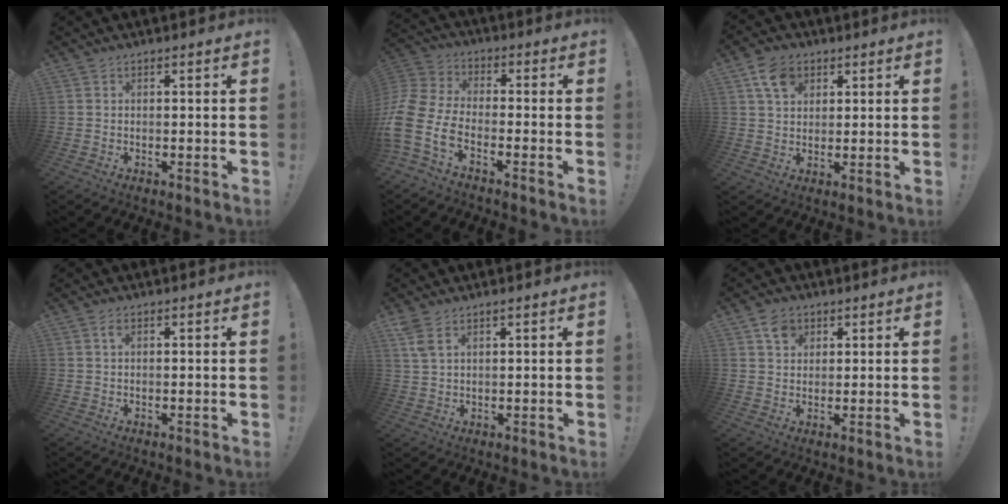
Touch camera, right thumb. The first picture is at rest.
{"total": 13.0, "force": [-5.4, 7.3, 9.3], "torque": [-0.212, 0.023, -0.094]}
{"total": 7.7, "force": [3.6, 5.4, 4.1], "torque": [-0.068, -0.003, 0.068]}
{"total": 1.6, "force": [0.5, 0.7, 1.3], "torque": [-0.029, 0.005, 0.007]}
{"total": 4.7, "force": [2.6, 1.9, 3.3], "torque": [-0.067, -0.007, 0.051]}
{"total": 4.6, "force": [2.3, 3.6, 1.6], "torque": [-0.029, -0.002, 0.042]}